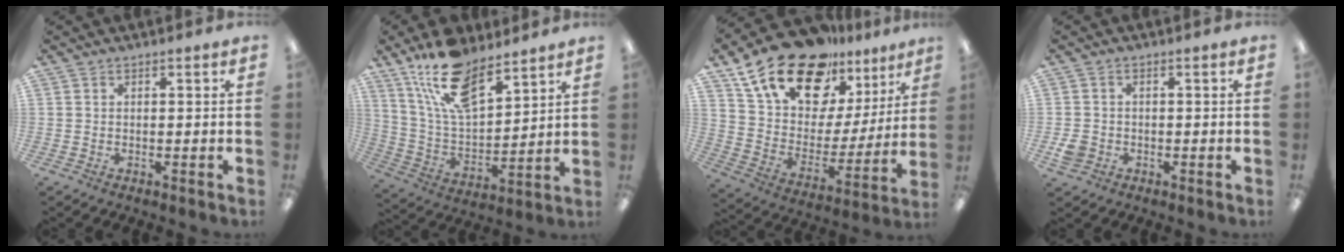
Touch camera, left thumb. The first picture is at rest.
{"total": 16.8, "force": [11.8, 7.1, 9.6], "torque": [-0.185, -0.056, 0.211]}
{"total": 21.7, "force": [15.9, 10.2, 10.7], "torque": [-0.197, -0.105, 0.288]}
{"total": 3.1, "force": [-1.3, 2.5, 1.2], "torque": [-0.015, -0.002, -0.027]}